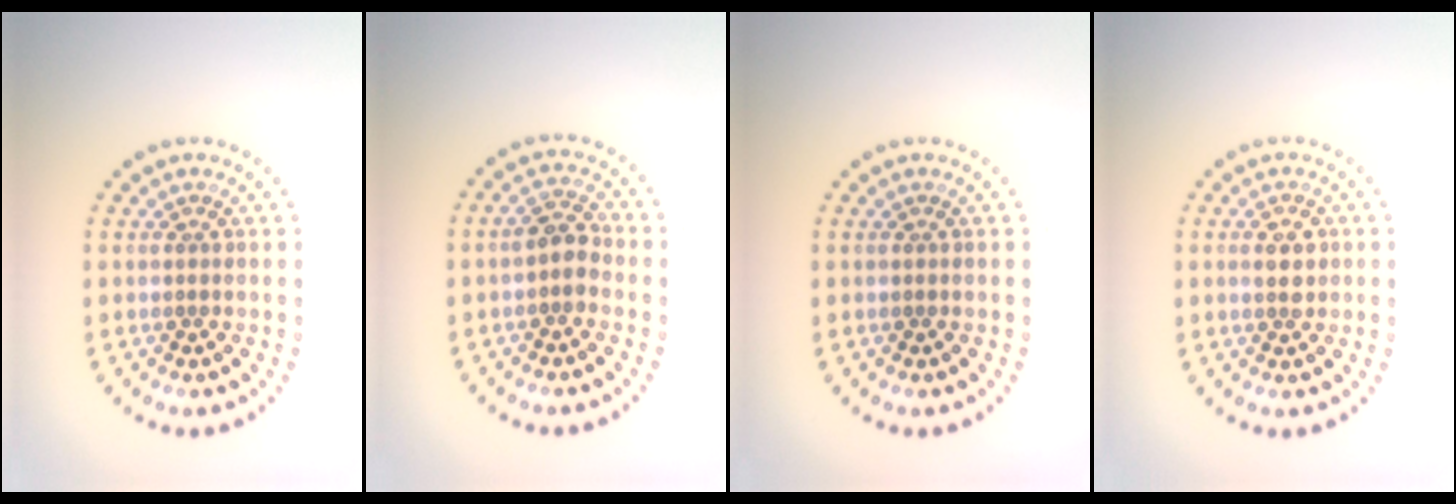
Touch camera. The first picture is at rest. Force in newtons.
{"total": 2.3, "press": 2.1, "slide": 0.9}
{"total": 0.0}
{"total": 2.4, "press": 2.4, "slide": 0.1}